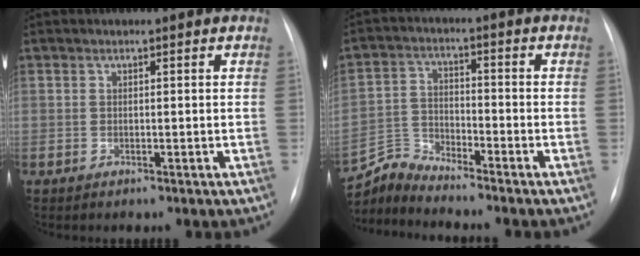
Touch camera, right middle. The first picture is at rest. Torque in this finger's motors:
{"motor_torque": [-0.56, -0.05, -0.12, -0.04]}